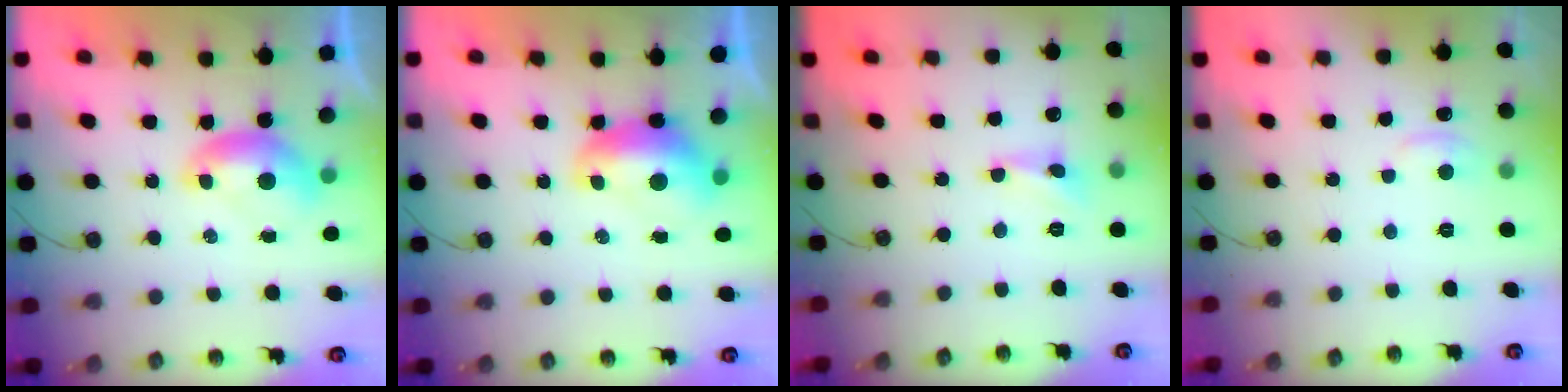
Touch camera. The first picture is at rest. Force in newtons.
{"total": 2.0, "press": 2.0, "slide": 0.6}
{"total": 2.4, "press": 2.3, "slide": 0.5}
{"total": 1.4, "press": 1.1, "slide": 0.8}